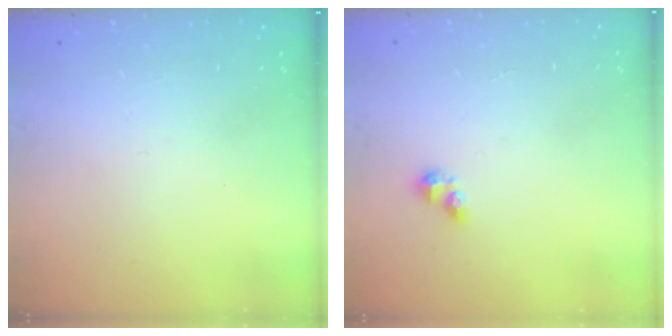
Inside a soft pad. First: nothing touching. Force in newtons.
{"total": 3.6, "press": 3.6, "slide": 0.5}